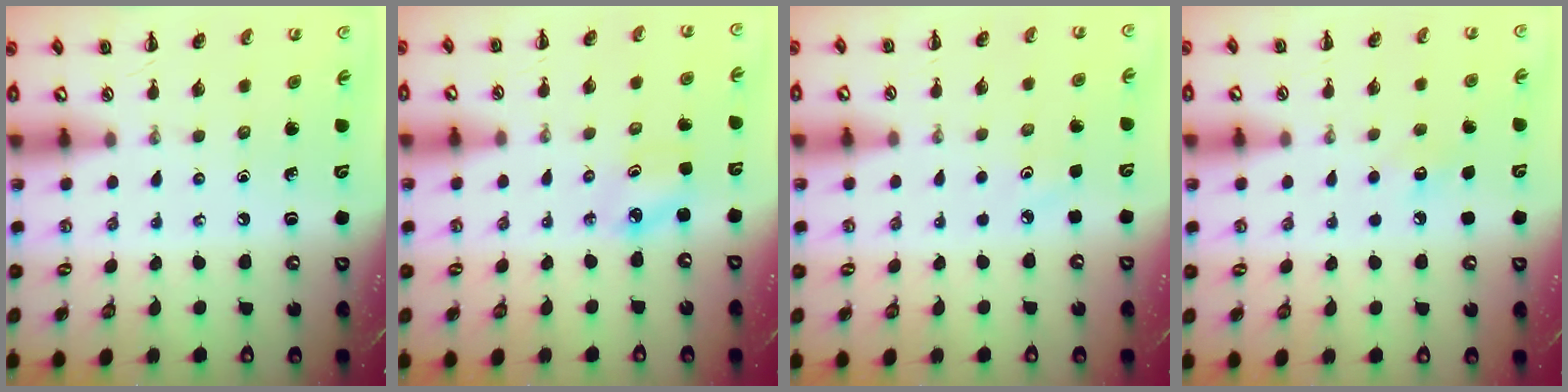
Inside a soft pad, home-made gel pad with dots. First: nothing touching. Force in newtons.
{"total": 2.5, "press": 2.5, "slide": 0.5}
{"total": 4.0, "press": 3.8, "slide": 1.2}
{"total": 6.0, "press": 5.8, "slide": 1.5}